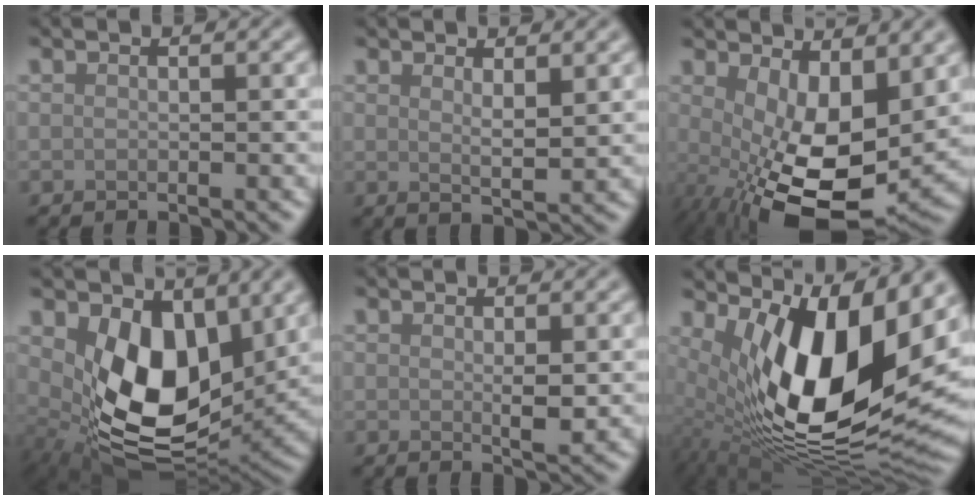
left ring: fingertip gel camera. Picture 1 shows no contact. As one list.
[{"total": 2.2, "force": [1.4, 0.5, 1.6], "torque": [-0.026, -0.009, 0.025]}, {"total": 11.0, "force": [-1.0, 5.1, 9.7], "torque": [-0.171, -0.029, -0.001]}, {"total": 10.1, "force": [2.0, 6.0, 7.9], "torque": [-0.143, -0.030, 0.044]}, {"total": 1.6, "force": [0.2, 0.3, 1.5], "torque": [-0.025, -0.005, 0.002]}, {"total": 14.9, "force": [3.0, 6.6, 13.0], "torque": [-0.219, -0.025, 0.056]}]